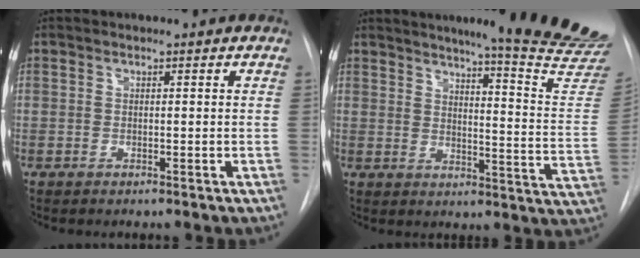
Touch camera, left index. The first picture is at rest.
{"total": 21.4, "force": [19.1, -0.7, 9.5], "torque": [-0.120, -0.130, 0.216]}